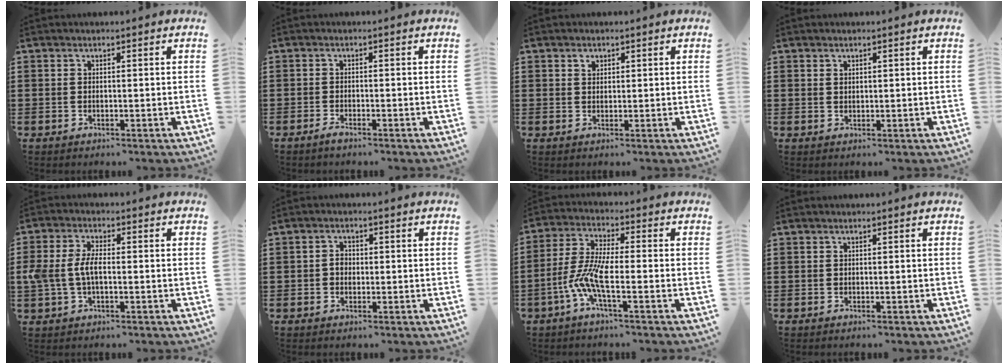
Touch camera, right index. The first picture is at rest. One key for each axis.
{"total": 1.2, "fx": -1.1, "fy": 0.0, "fz": 0.5, "tx": -0.018, "ty": -0.008, "tz": -0.022}
{"total": 1.2, "fx": 0.6, "fy": 0.9, "fz": 0.5, "tx": -0.014, "ty": 0.003, "tz": 0.012}
{"total": 0.9, "fx": 0.7, "fy": 0.6, "fz": 0.2, "tx": -0.005, "ty": 0.002, "tz": 0.014}
{"total": 5.1, "fx": -0.5, "fy": 2.5, "fz": 4.4, "tx": -0.111, "ty": -0.003, "tz": -0.018}
{"total": 1.8, "fx": -0.3, "fy": 1.4, "fz": 1.2, "tx": -0.023, "ty": 0.005, "tz": -0.007}
{"total": 7.2, "fx": -3.0, "fy": 1.6, "fz": 6.3, "tx": -0.155, "ty": -0.015, "tz": -0.064}
{"total": 0.0}